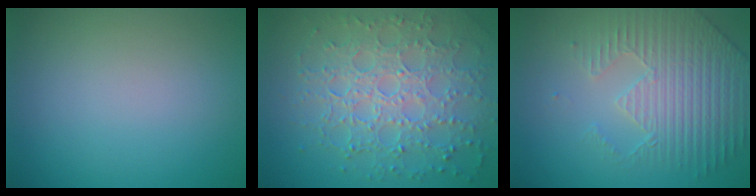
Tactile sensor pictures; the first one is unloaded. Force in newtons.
{"total": 7.8, "press": 5.7, "slide": 5.4}
{"total": 4.3, "press": 4.2, "slide": 1.1}